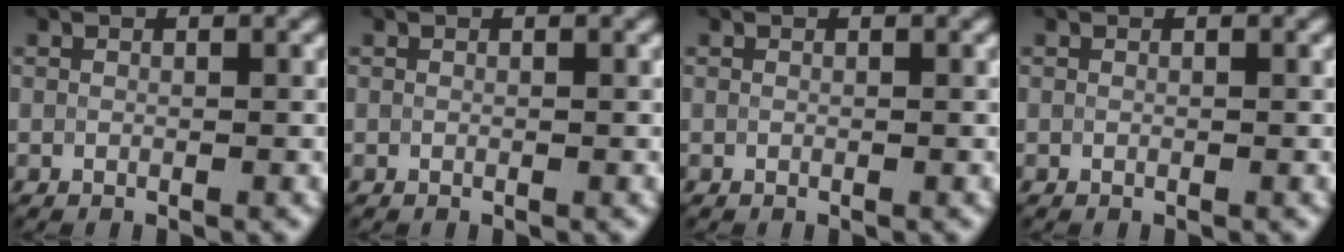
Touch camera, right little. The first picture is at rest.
{"total": 0.0}
{"total": 0.0}
{"total": 0.0}